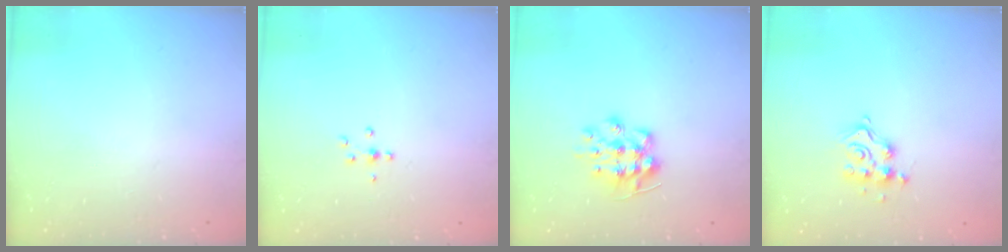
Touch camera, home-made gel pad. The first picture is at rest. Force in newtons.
{"total": 4.9, "press": 4.8, "slide": 1.1}
{"total": 8.9, "press": 8.8, "slide": 0.8}
{"total": 9.7, "press": 9.7, "slide": 0.7}